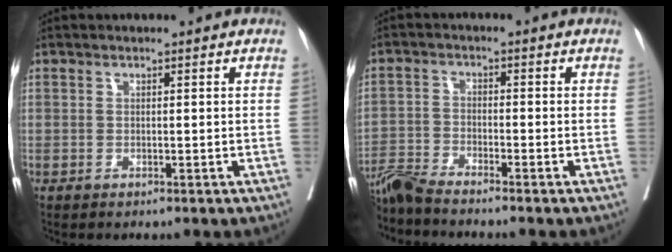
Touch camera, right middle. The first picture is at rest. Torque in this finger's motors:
{"motor_torque": [1.03, -1.11, 0.24, 0.14]}